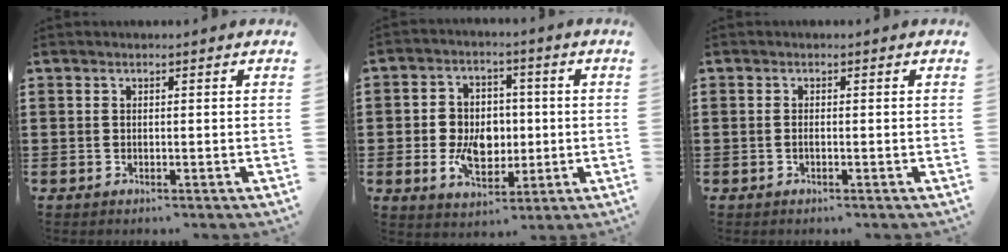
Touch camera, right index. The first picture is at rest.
{"total": 7.8, "force": [-1.0, 5.9, 5.0], "torque": [-0.099, 0.014, -0.017]}
{"total": 0.6, "force": [-0.3, -0.1, 0.5], "torque": [-0.011, -0.007, -0.003]}